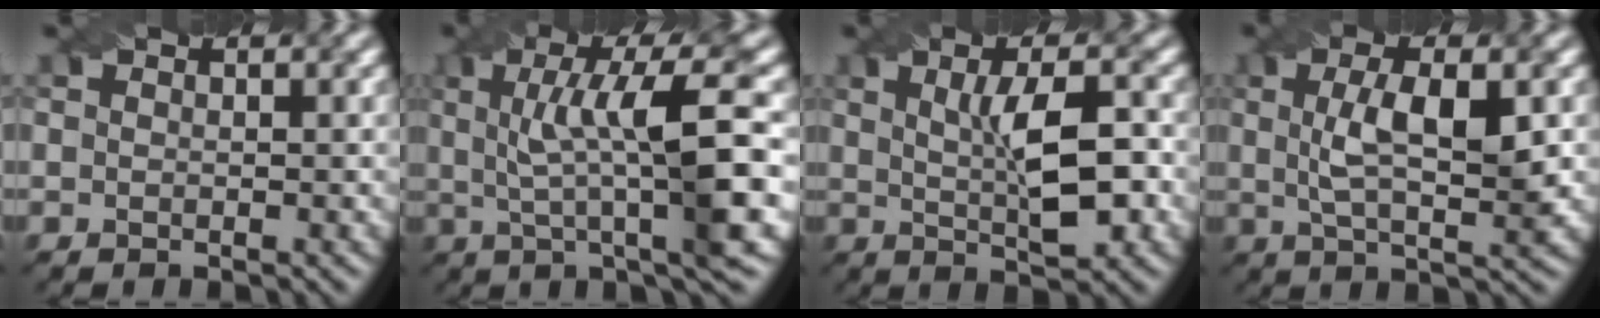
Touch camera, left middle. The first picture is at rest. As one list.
[{"total": 9.6, "force": [1.4, 1.8, 9.4], "torque": [-0.140, 0.009, 0.028]}, {"total": 6.1, "force": [0.6, 1.7, 5.9], "torque": [-0.089, 0.007, 0.011]}, {"total": 5.6, "force": [0.8, 1.7, 5.3], "torque": [-0.094, 0.004, 0.014]}]